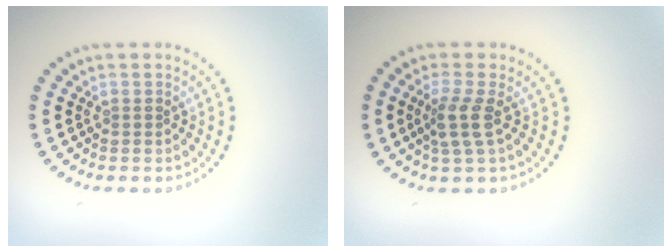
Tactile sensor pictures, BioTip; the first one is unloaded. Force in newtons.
{"total": 2.5, "press": 1.9, "slide": 1.5}